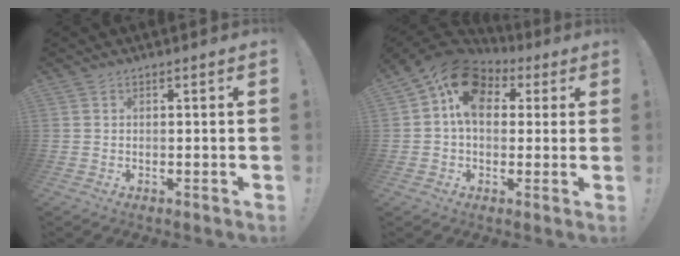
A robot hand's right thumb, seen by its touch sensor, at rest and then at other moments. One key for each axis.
{"total": 14.2, "fx": 4.7, "fy": 10.1, "fz": 8.8, "tx": -0.143, "ty": -0.004, "tz": 0.093}